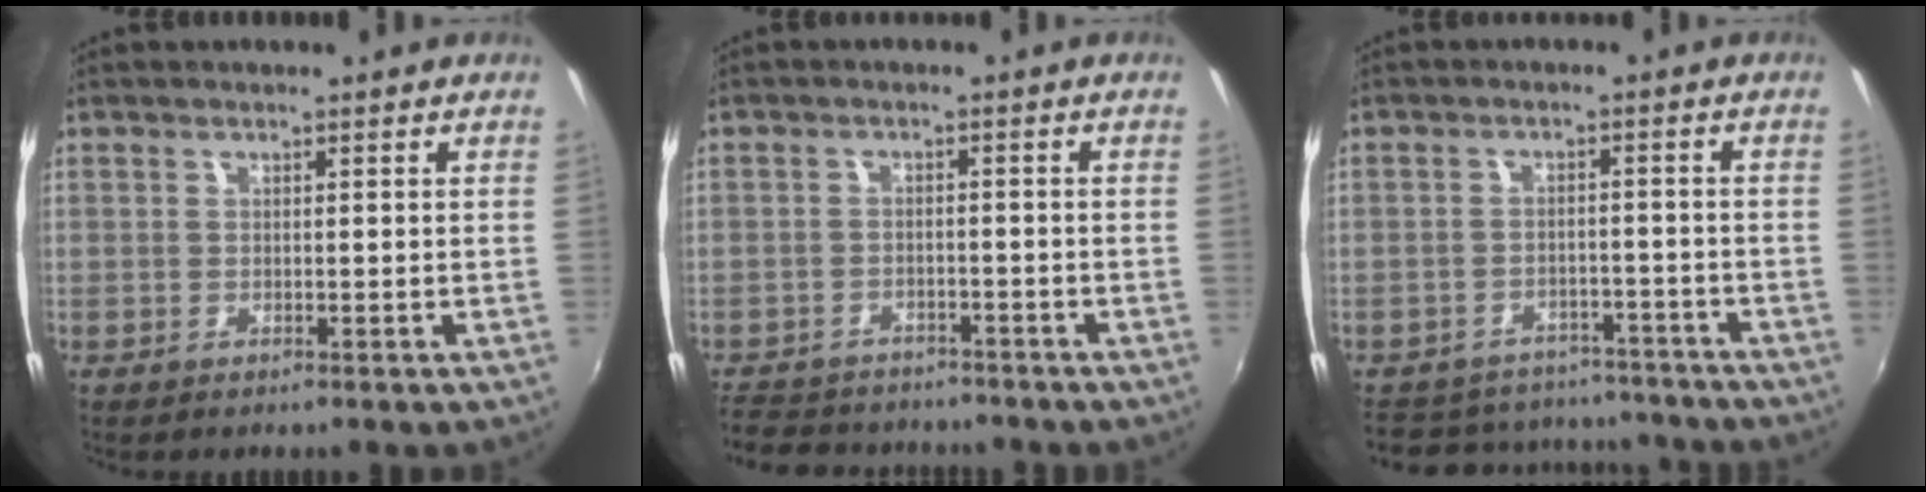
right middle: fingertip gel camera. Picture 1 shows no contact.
{"total": 10.8, "force": [-9.2, 4.7, 3.0], "torque": [-0.088, 0.002, -0.141]}
{"total": 16.3, "force": [-14.0, 6.9, 4.7], "torque": [-0.111, 0.026, -0.178]}